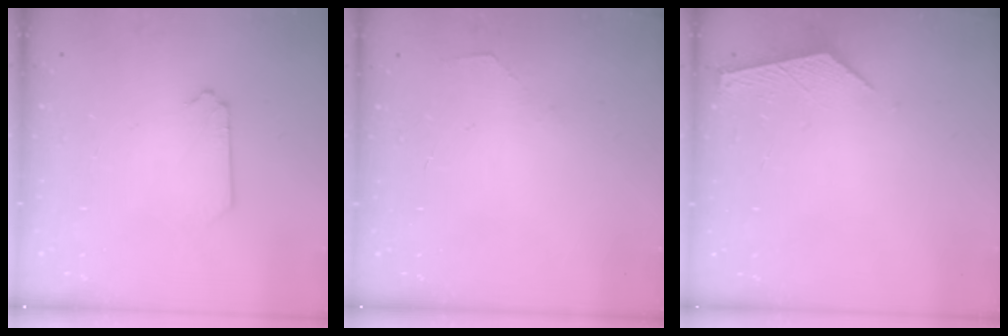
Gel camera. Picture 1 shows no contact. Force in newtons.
{"total": 2.2, "press": 2.2, "slide": 0.3}
{"total": 2.4, "press": 2.4, "slide": 0.3}